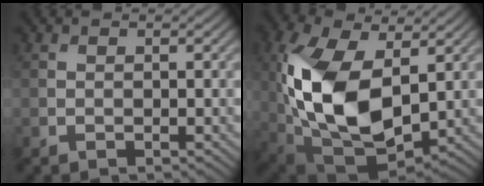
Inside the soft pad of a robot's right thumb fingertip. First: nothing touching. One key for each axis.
{"total": 15.4, "fx": 1.1, "fy": 8.7, "fz": 12.6, "tx": -0.285, "ty": -0.016, "tz": 0.026}